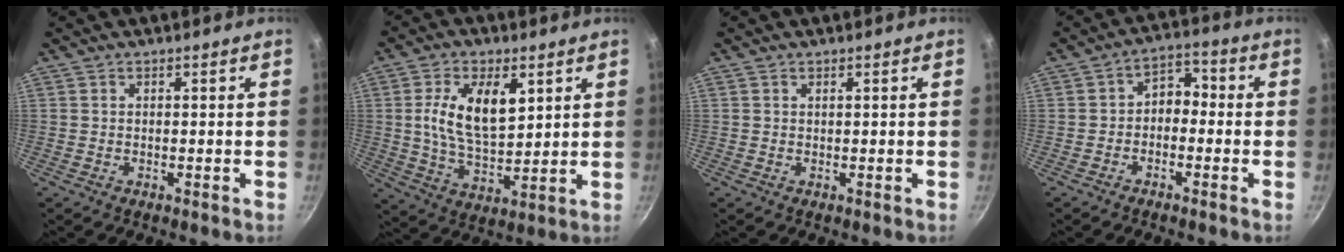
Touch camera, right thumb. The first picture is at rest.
{"total": 13.2, "force": [3.6, 7.0, 10.5], "torque": [-0.173, -0.017, 0.066]}
{"total": 0.0}
{"total": 5.0, "force": [-1.1, 3.6, 3.3], "torque": [-0.022, 0.029, -0.029]}